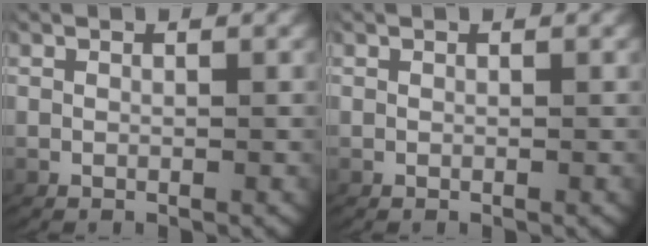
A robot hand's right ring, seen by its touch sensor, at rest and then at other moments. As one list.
[{"total": 0.0}]